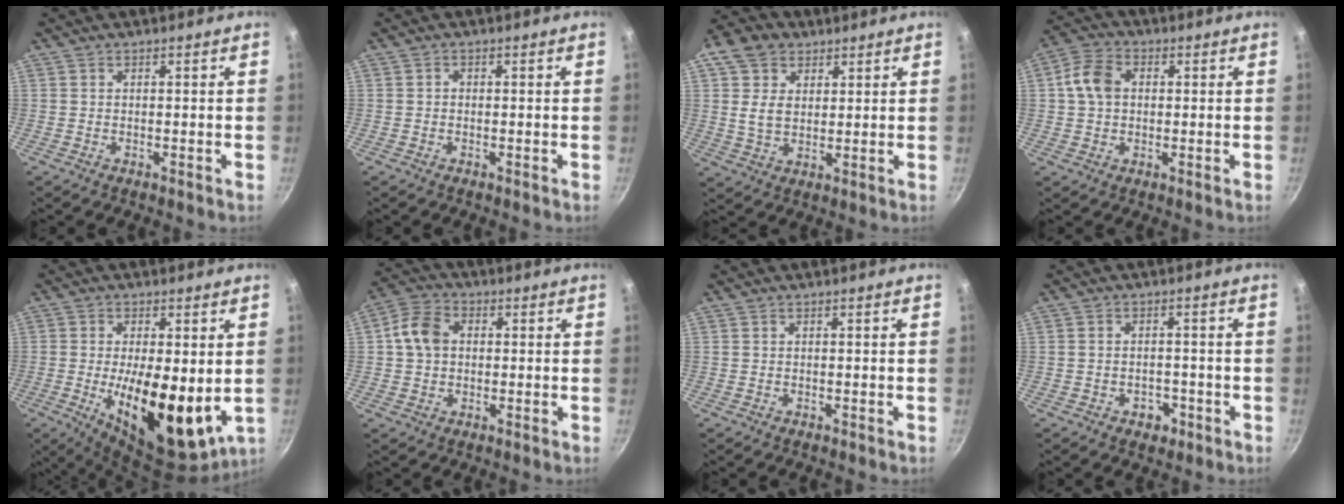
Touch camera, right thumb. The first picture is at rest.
{"total": 0.6, "force": [-0.2, 0.5, 0.2], "torque": [-0.002, 0.003, -0.006]}
{"total": 9.7, "force": [3.7, 7.2, 5.3], "torque": [-0.072, -0.007, 0.059]}
{"total": 7.4, "force": [0.8, 5.7, 4.6], "torque": [-0.077, 0.015, 0.004]}
{"total": 16.9, "force": [-1.3, 7.2, 15.2], "torque": [-0.226, -0.019, -0.009]}
{"total": 7.7, "force": [0.8, 6.1, 4.7], "torque": [-0.073, 0.016, 0.000]}
{"total": 0.0}
{"total": 3.6, "force": [-1.7, 2.6, 1.9], "torque": [-0.013, 0.015, -0.016]}